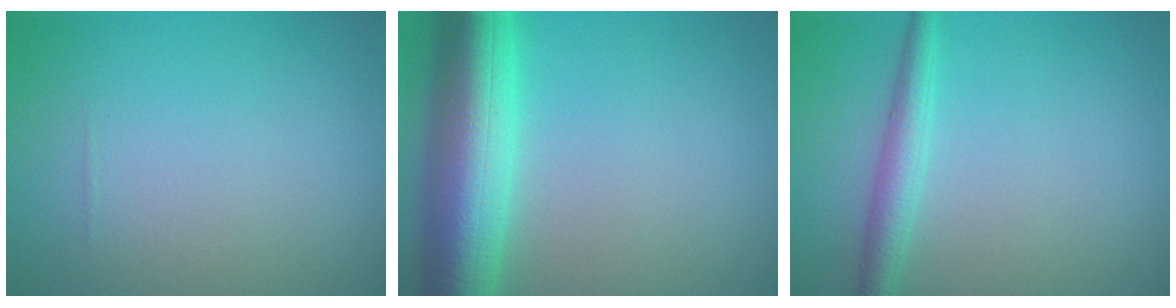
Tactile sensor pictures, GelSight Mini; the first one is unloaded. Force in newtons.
{"total": 9.5, "press": 9.5, "slide": 0.1}
{"total": 2.4, "press": 2.4, "slide": 0.1}